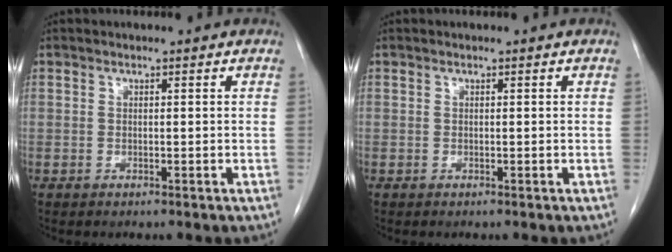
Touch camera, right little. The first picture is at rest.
{"total": 0.0}